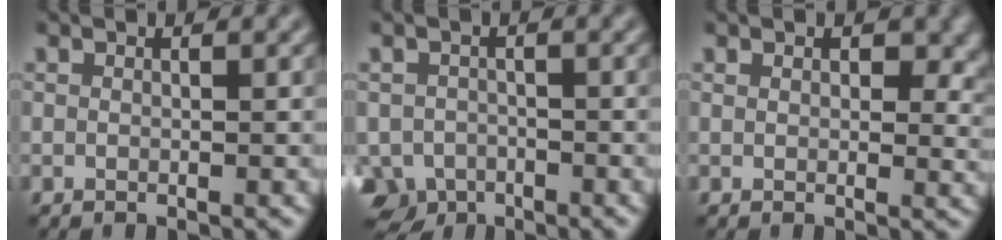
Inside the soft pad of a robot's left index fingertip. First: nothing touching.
{"total": 4.6, "force": [-3.0, 3.2, 1.3], "torque": [-0.017, -0.010, -0.056]}
{"total": 3.2, "force": [1.2, 2.1, 2.0], "torque": [-0.026, -0.006, 0.018]}